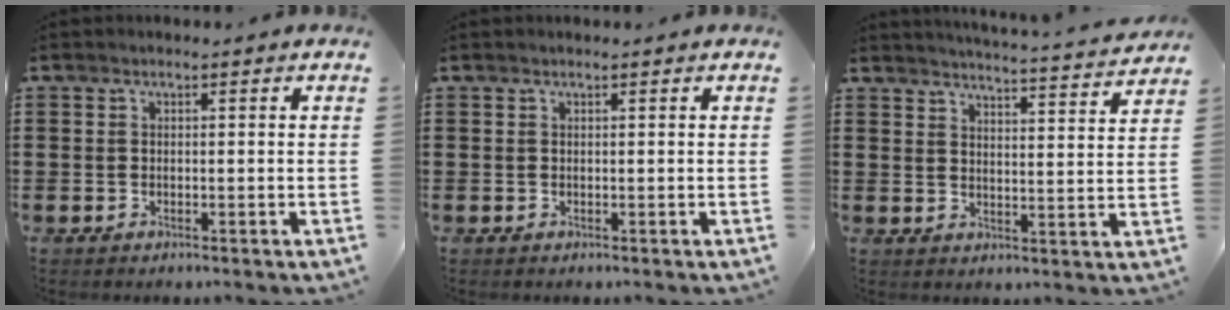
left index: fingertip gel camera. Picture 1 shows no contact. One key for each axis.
{"total": 0.0}
{"total": 4.0, "fx": 3.9, "fy": -0.5, "fz": 0.6, "tx": -0.021, "ty": -0.036, "tz": 0.063}